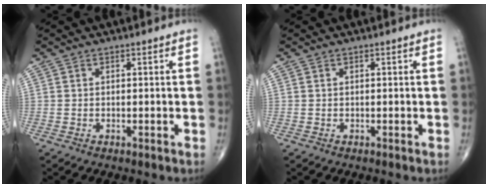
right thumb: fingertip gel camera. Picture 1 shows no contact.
{"total": 0.0}